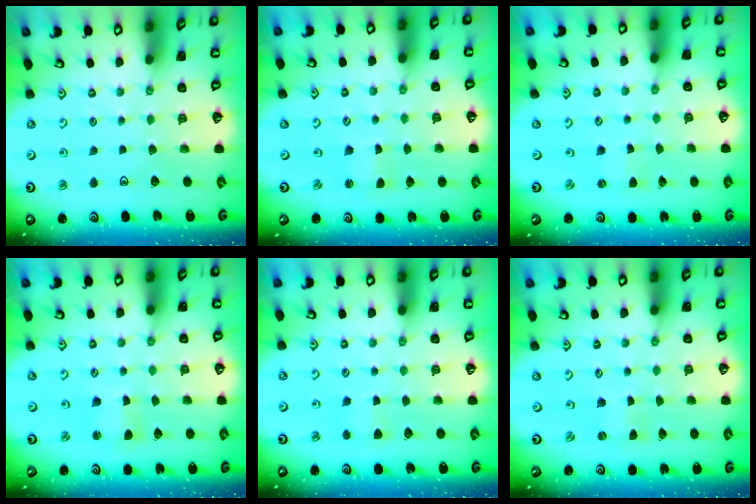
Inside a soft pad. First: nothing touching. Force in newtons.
{"total": 0.7, "press": 0.7, "slide": 0.1}
{"total": 1.4, "press": 1.4, "slide": 0.3}
{"total": 2.6, "press": 2.5, "slide": 0.3}
{"total": 3.8, "press": 3.8, "slide": 0.5}
{"total": 0.0}